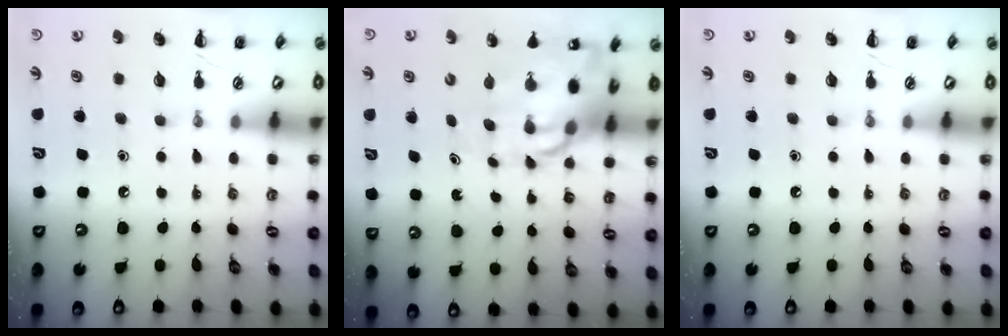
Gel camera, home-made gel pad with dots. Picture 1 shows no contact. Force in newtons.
{"total": 13.6, "press": 13.0, "slide": 3.7}
{"total": 0.0}